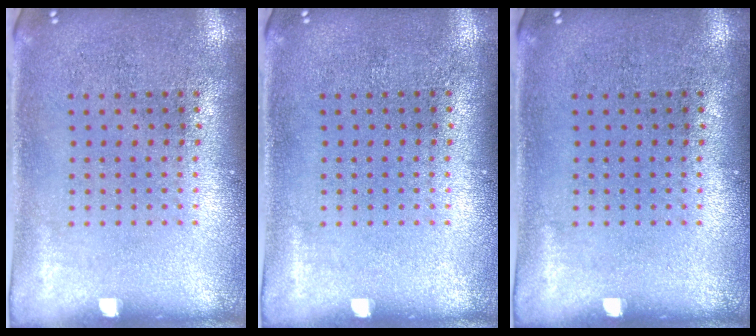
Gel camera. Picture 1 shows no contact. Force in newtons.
{"total": 0.0}
{"total": 0.0}